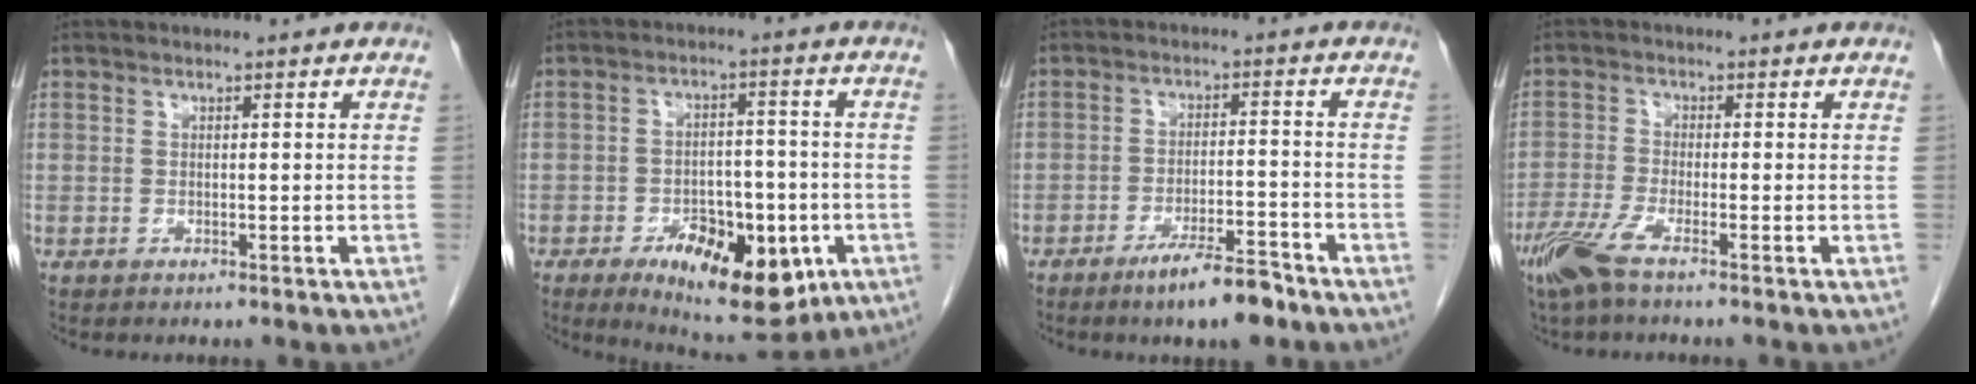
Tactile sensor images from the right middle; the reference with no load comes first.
{"total": 13.8, "force": [-5.9, 6.2, 10.9], "torque": [-0.152, -0.002, -0.078]}
{"total": 7.0, "force": [-5.2, 0.9, 4.6], "torque": [-0.077, -0.006, -0.086]}
{"total": 4.9, "force": [-3.3, 0.2, 3.6], "torque": [-0.082, -0.013, -0.073]}